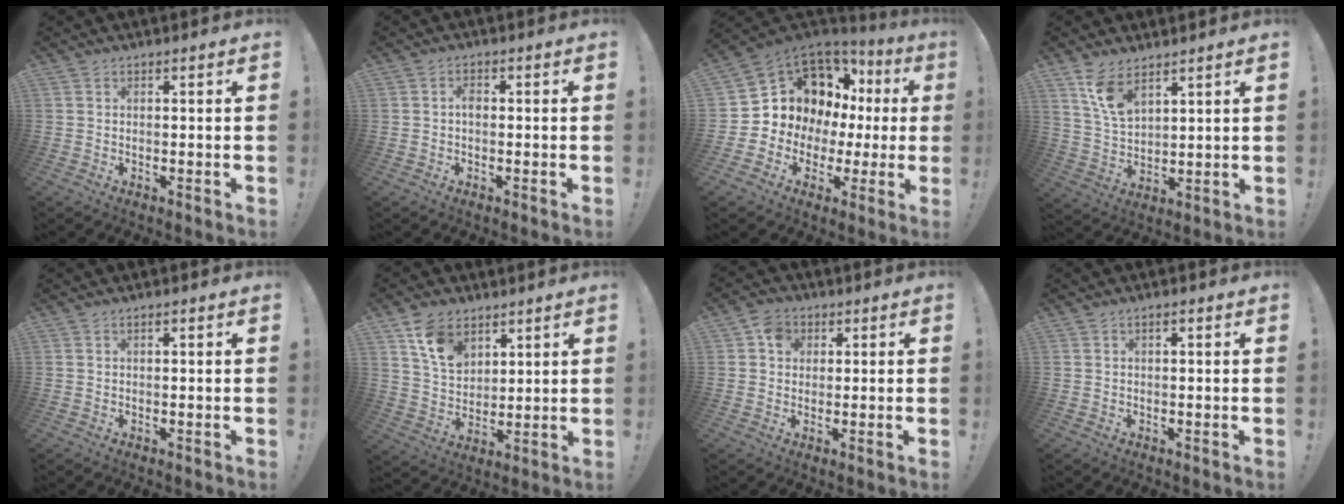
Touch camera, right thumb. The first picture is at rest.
{"total": 1.8, "force": [-0.4, 1.1, 1.3], "torque": [-0.019, 0.003, -0.010]}
{"total": 10.1, "force": [5.1, 8.0, 3.3], "torque": [-0.047, -0.059, 0.114]}
{"total": 9.3, "force": [6.5, 4.1, 5.1], "torque": [-0.097, -0.033, 0.125]}
{"total": 0.6, "force": [0.3, 0.2, 0.5], "torque": [-0.017, 0.004, 0.006]}
{"total": 11.6, "force": [6.9, 7.6, 5.3], "torque": [-0.094, -0.030, 0.136]}
{"total": 5.4, "force": [1.6, 4.5, 2.5], "torque": [-0.034, 0.007, 0.030]}
{"total": 1.0, "force": [0.3, 0.3, 0.9], "torque": [-0.025, 0.006, 0.006]}